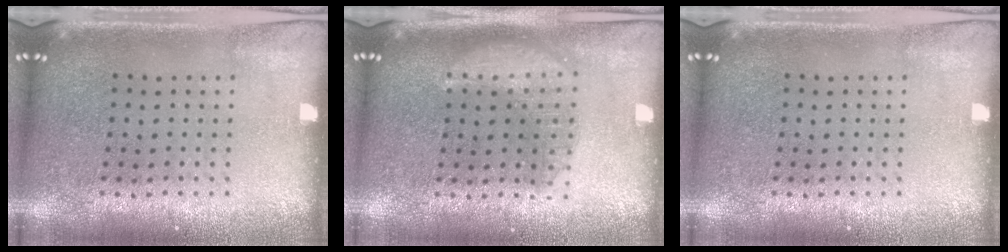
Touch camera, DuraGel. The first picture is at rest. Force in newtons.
{"total": 1.4, "press": 1.4, "slide": 0.2}
{"total": 0.0}